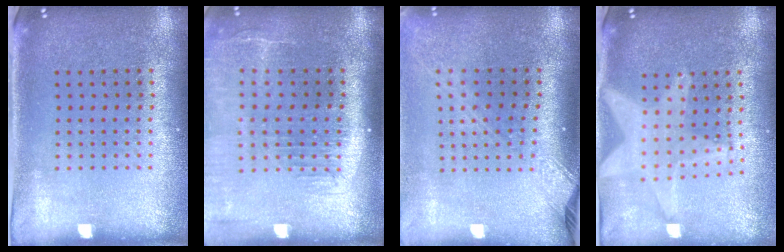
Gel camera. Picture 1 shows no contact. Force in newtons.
{"total": 2.1, "press": 1.7, "slide": 1.1}
{"total": 2.2, "press": 1.7, "slide": 1.4}
{"total": 2.1, "press": 1.7, "slide": 1.2}